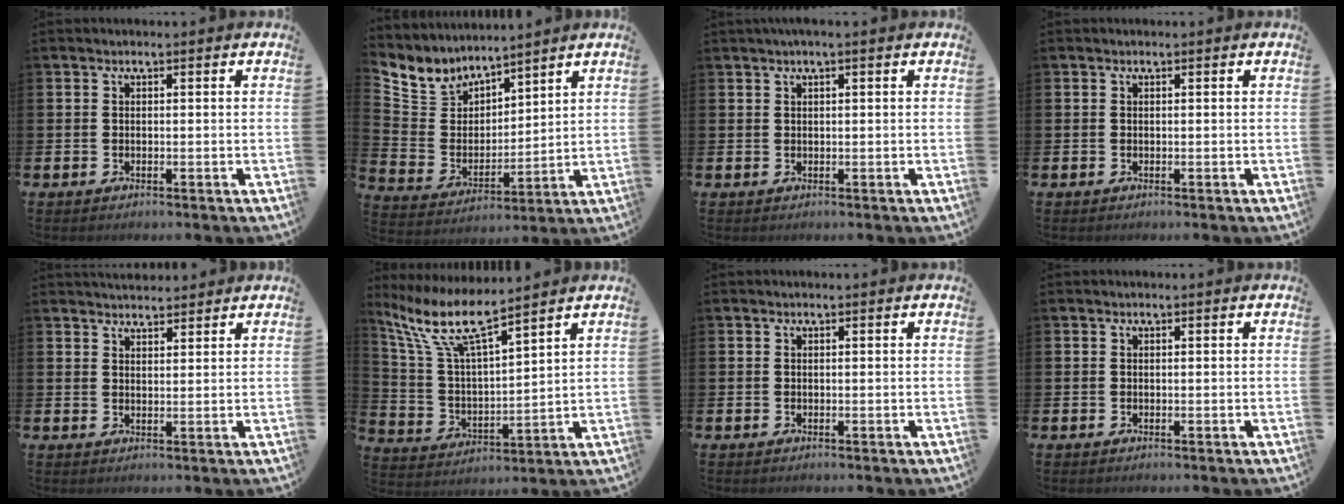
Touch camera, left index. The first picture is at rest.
{"total": 5.3, "force": [4.7, 2.3, -0.2], "torque": [-0.043, -0.043, 0.083]}
{"total": 1.0, "force": [0.7, 0.0, 0.7], "torque": [-0.020, 0.005, 0.014]}
{"total": 0.0}
{"total": 3.2, "force": [3.1, 0.7, 0.0], "torque": [0.001, -0.015, 0.056]}
{"total": 9.7, "force": [8.0, 1.9, 5.1], "torque": [-0.136, -0.036, 0.139]}
{"total": 0.0}
{"total": 0.0}